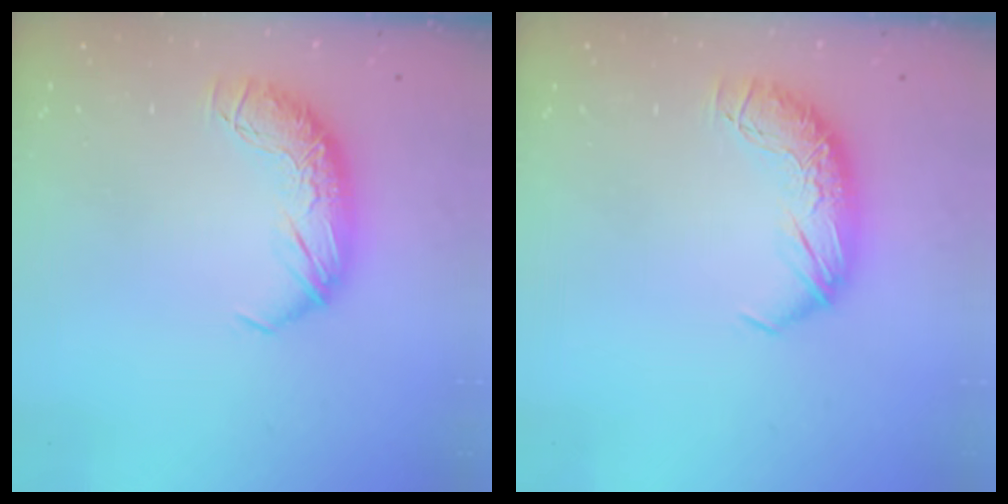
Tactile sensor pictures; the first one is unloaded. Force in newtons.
{"total": 0.0}